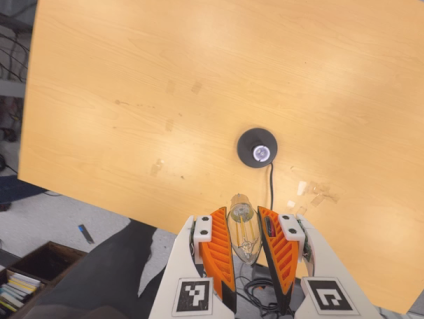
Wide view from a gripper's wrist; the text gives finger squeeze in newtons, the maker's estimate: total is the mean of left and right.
{"total": 9.4, "left": 9.0, "right": 9.9}